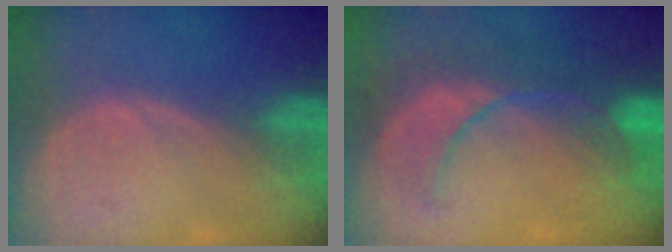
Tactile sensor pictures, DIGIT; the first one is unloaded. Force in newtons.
{"total": 8.7, "press": 8.5, "slide": 2.1}